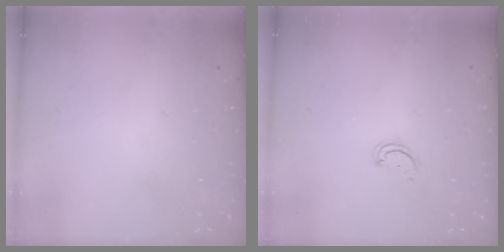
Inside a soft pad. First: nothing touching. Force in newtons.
{"total": 2.2, "press": 2.1, "slide": 0.4}